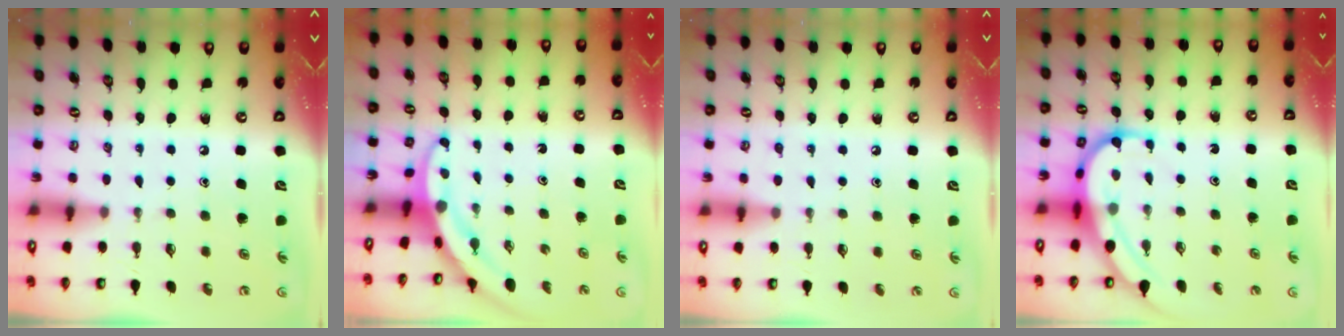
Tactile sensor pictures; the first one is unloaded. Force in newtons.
{"total": 3.3, "press": 3.3, "slide": 0.1}
{"total": 3.2, "press": 3.2, "slide": 0.4}
{"total": 8.4, "press": 8.4, "slide": 0.8}